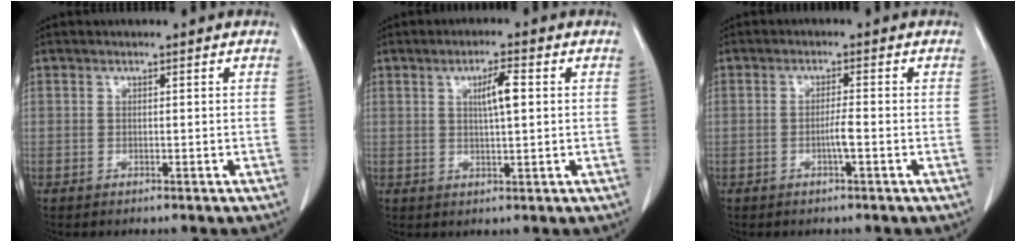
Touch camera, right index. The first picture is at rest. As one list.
[{"total": 4.3, "force": [1.0, 0.5, 4.1], "torque": [-0.070, 0.001, 0.016]}, {"total": 2.1, "force": [-0.6, -0.1, 1.9], "torque": [-0.034, 0.002, -0.011]}]